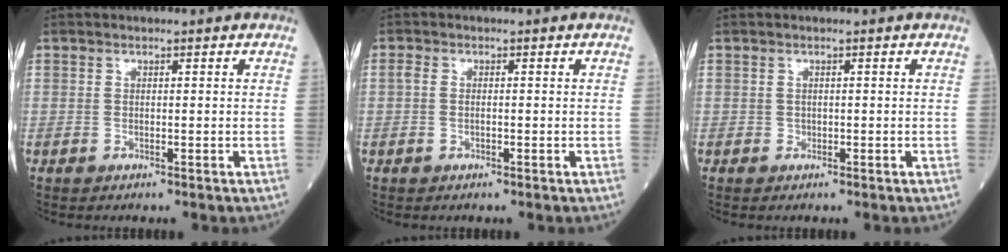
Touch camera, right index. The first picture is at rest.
{"total": 1.6, "force": [-0.2, 1.0, 1.3], "torque": [-0.031, 0.012, -0.003]}
{"total": 0.6, "force": [-0.1, 0.5, 0.1], "torque": [-0.001, 0.003, -0.004]}